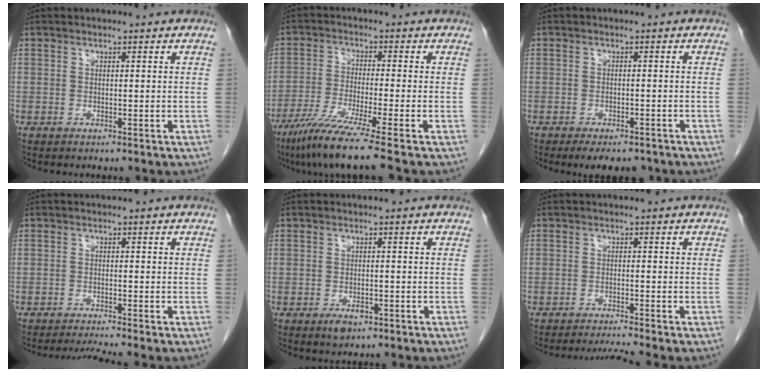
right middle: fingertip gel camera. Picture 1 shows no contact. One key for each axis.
{"total": 10.2, "fx": -7.4, "fy": -1.7, "fz": 6.8, "tx": -0.118, "ty": -0.038, "tz": -0.128}
{"total": 6.2, "fx": -4.8, "fy": 2.5, "fz": 3.0, "tx": -0.034, "ty": -0.004, "tz": -0.064}
{"total": 3.1, "fx": -2.6, "fy": -1.3, "fz": 1.0, "tx": -0.024, "ty": -0.016, "tz": -0.048}
{"total": 2.4, "fx": -1.3, "fy": 1.1, "fz": 1.6, "tx": -0.028, "ty": 0.000, "tz": -0.015}
{"total": 3.2, "fx": -2.7, "fy": -1.7, "fz": 0.4, "tx": -0.017, "ty": -0.016, "tz": -0.048}